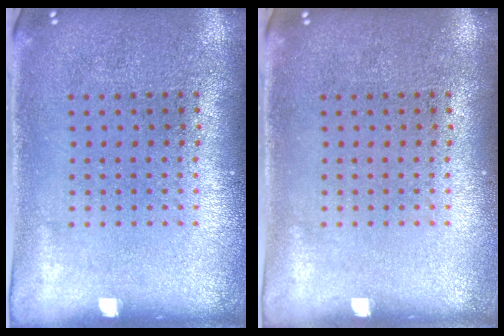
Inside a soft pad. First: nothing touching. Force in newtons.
{"total": 0.0}